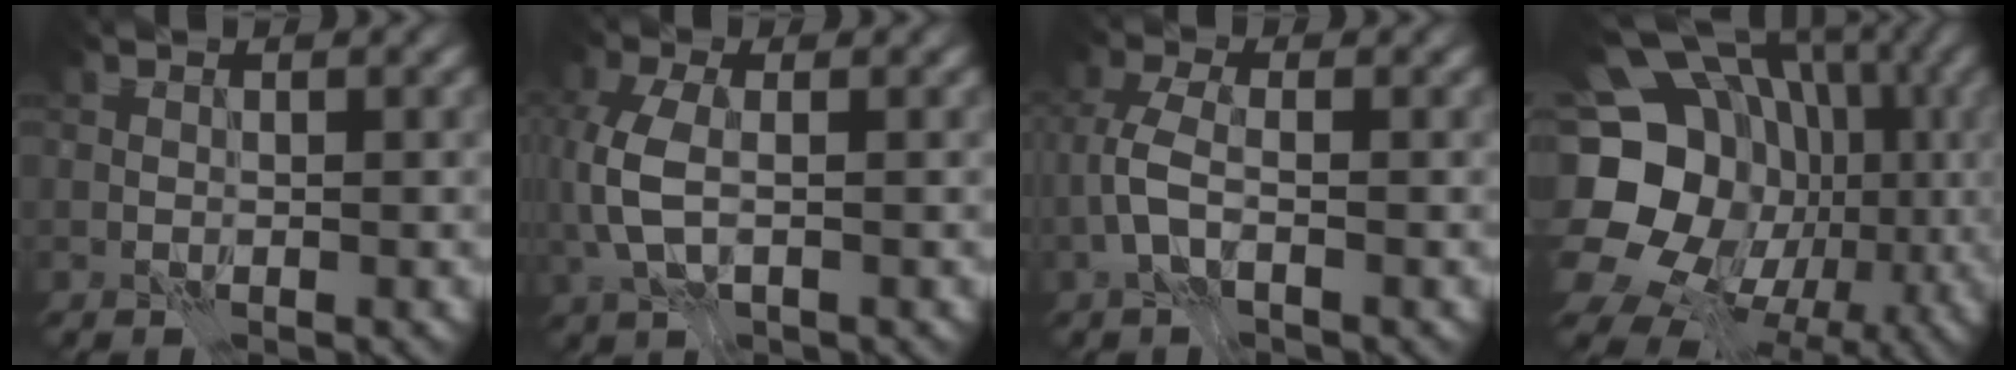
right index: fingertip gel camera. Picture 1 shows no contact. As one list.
[{"total": 5.4, "force": [-0.6, 3.3, 4.3], "torque": [-0.115, -0.001, -0.014]}, {"total": 3.7, "force": [-1.5, 1.7, 2.9], "torque": [-0.073, 0.003, -0.039]}, {"total": 20.7, "force": [-1.9, 18.1, 9.7], "torque": [-0.190, 0.016, -0.050]}]